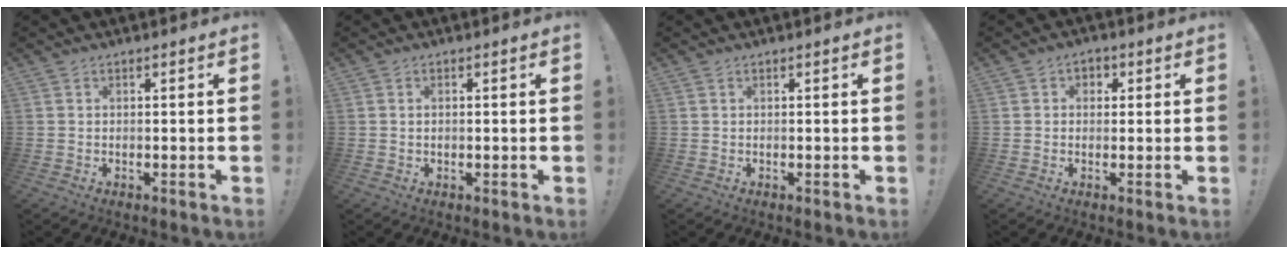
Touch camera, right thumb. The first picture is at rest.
{"total": 0.9, "force": [0.1, 0.5, 0.7], "torque": [-0.015, 0.003, 0.002]}
{"total": 0.0}
{"total": 2.6, "force": [-0.1, 2.4, 1.0], "torque": [-0.010, 0.004, -0.004]}